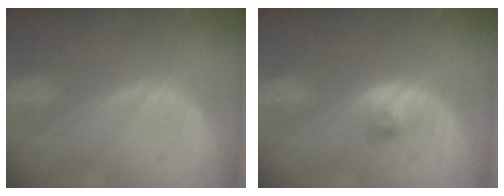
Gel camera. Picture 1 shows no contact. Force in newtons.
{"total": 2.2, "press": 2.2, "slide": 0.3}